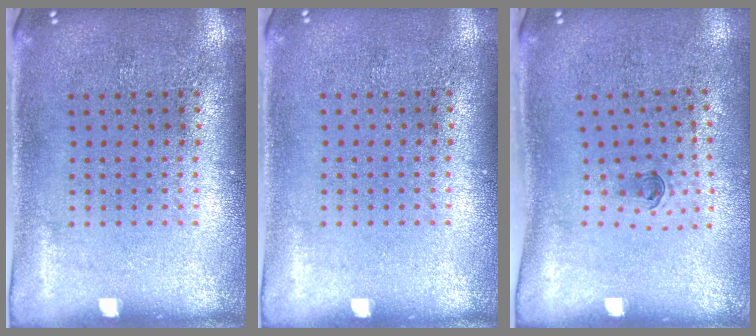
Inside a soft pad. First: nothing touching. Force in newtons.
{"total": 0.0}
{"total": 0.6, "press": 0.3, "slide": 0.5}